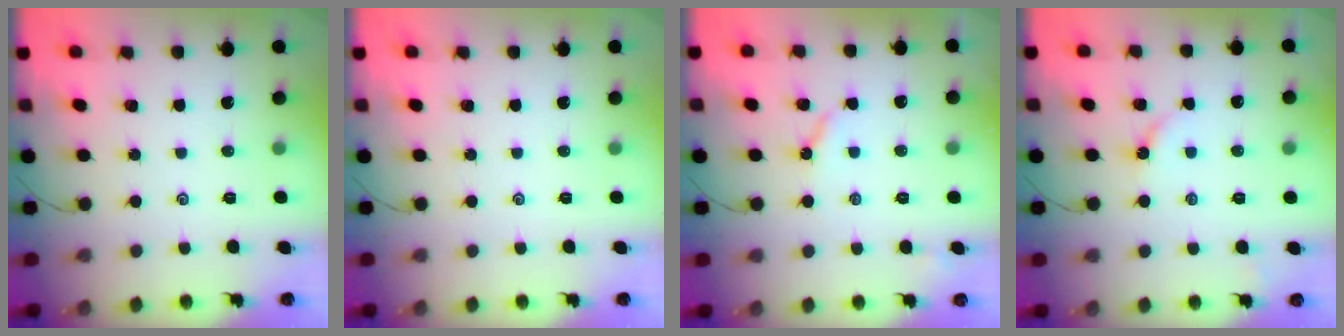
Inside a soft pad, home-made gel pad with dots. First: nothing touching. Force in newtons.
{"total": 0.0}
{"total": 3.5, "press": 3.5, "slide": 0.3}
{"total": 3.0, "press": 3.0, "slide": 0.5}